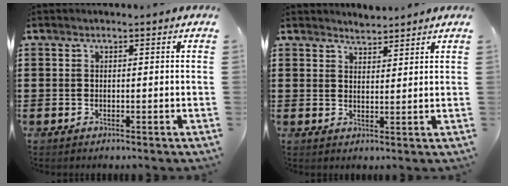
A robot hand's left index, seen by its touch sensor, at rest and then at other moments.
{"total": 2.4, "force": [2.4, 0.1, -0.2], "torque": [-0.002, -0.003, 0.047]}